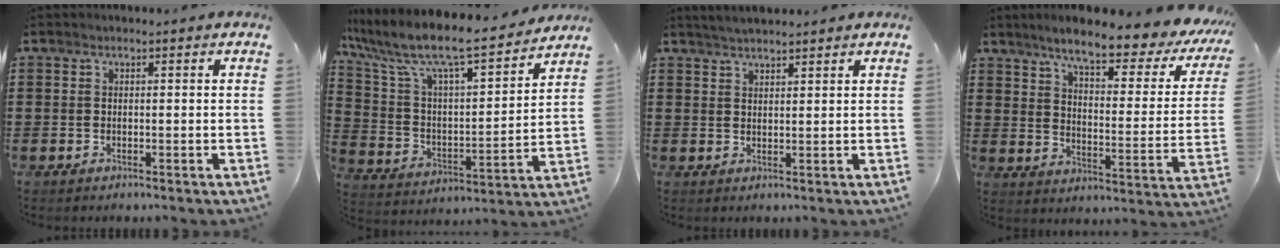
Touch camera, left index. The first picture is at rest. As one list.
[{"total": 9.0, "force": [7.6, 1.1, 4.6], "torque": [-0.126, -0.061, 0.120]}, {"total": 2.3, "force": [2.2, 0.0, 0.5], "torque": [-0.015, 0.001, 0.042]}, {"total": 8.7, "force": [7.0, 0.5, 5.2], "torque": [-0.113, -0.042, 0.109]}]